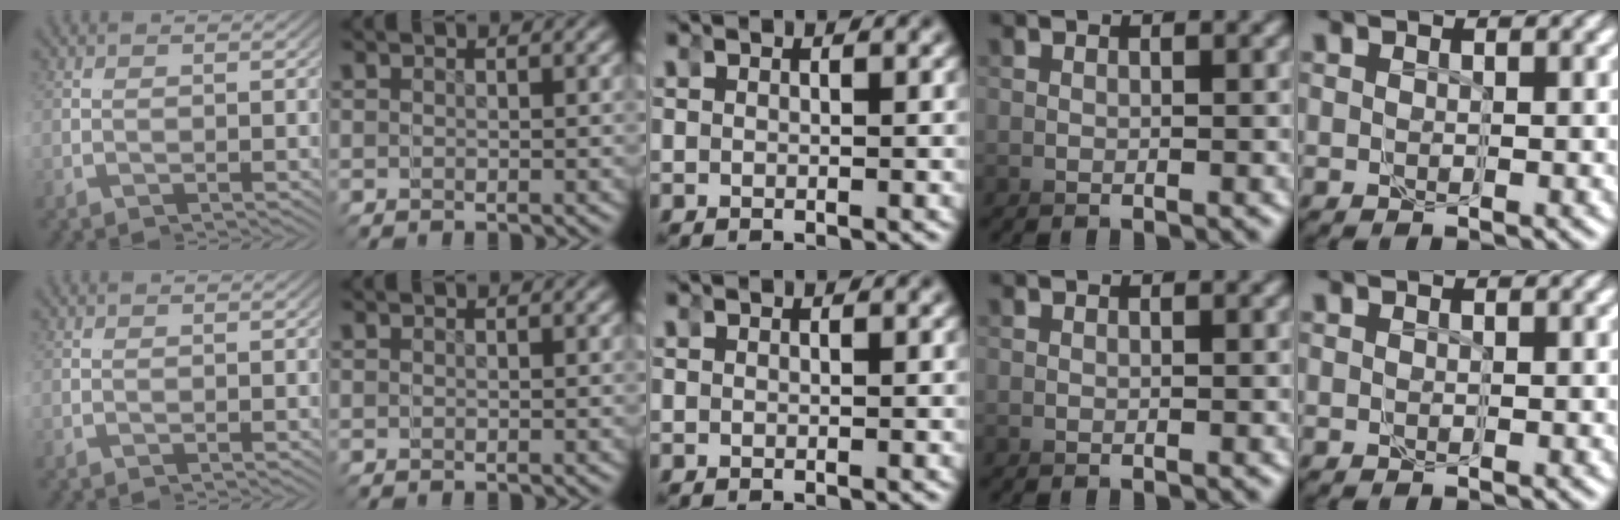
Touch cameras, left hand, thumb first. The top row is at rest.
{}